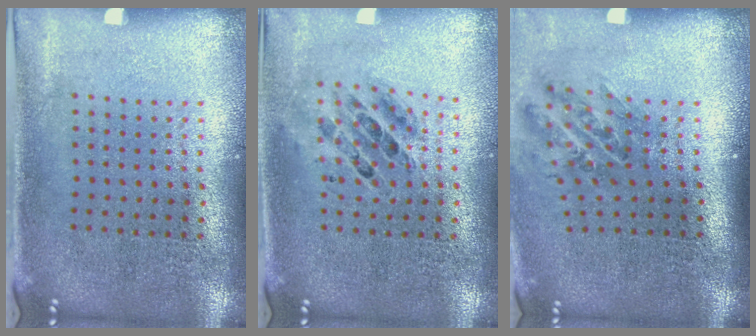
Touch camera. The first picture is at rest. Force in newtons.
{"total": 0.7, "press": 0.7, "slide": 0.2}
{"total": 1.1, "press": 1.0, "slide": 0.6}